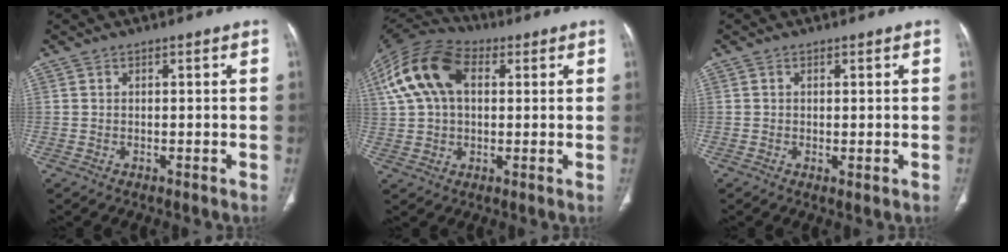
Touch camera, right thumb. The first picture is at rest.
{"total": 15.8, "force": [4.2, 10.1, 11.4], "torque": [-0.226, 0.029, 0.071]}
{"total": 1.1, "force": [-0.1, 0.4, 1.0], "torque": [-0.023, -0.007, 0.001]}